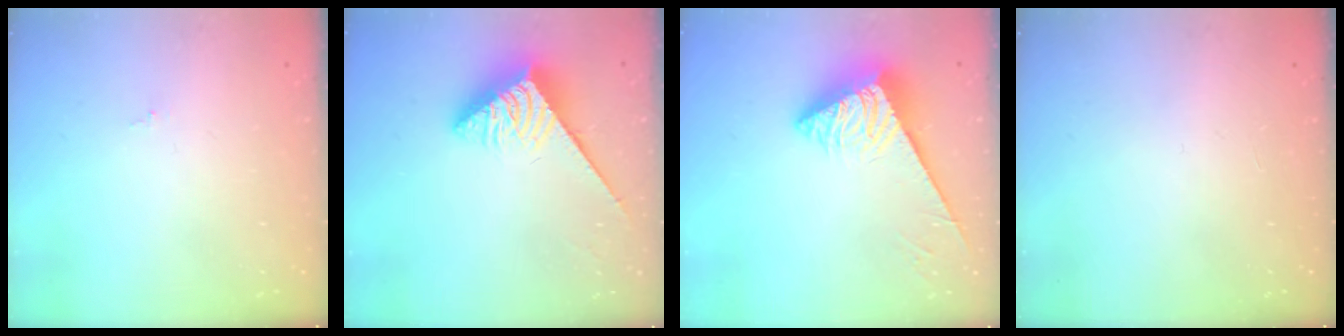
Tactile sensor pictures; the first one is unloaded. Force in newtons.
{"total": 3.8, "press": 3.8, "slide": 0.6}
{"total": 5.2, "press": 5.1, "slide": 0.5}
{"total": 0.0}